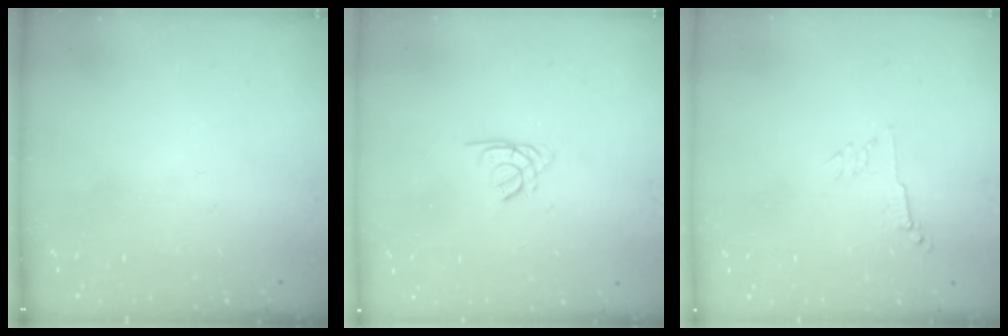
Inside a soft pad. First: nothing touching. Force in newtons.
{"total": 1.3, "press": 1.3, "slide": 0.4}
{"total": 2.8, "press": 2.7, "slide": 0.6}